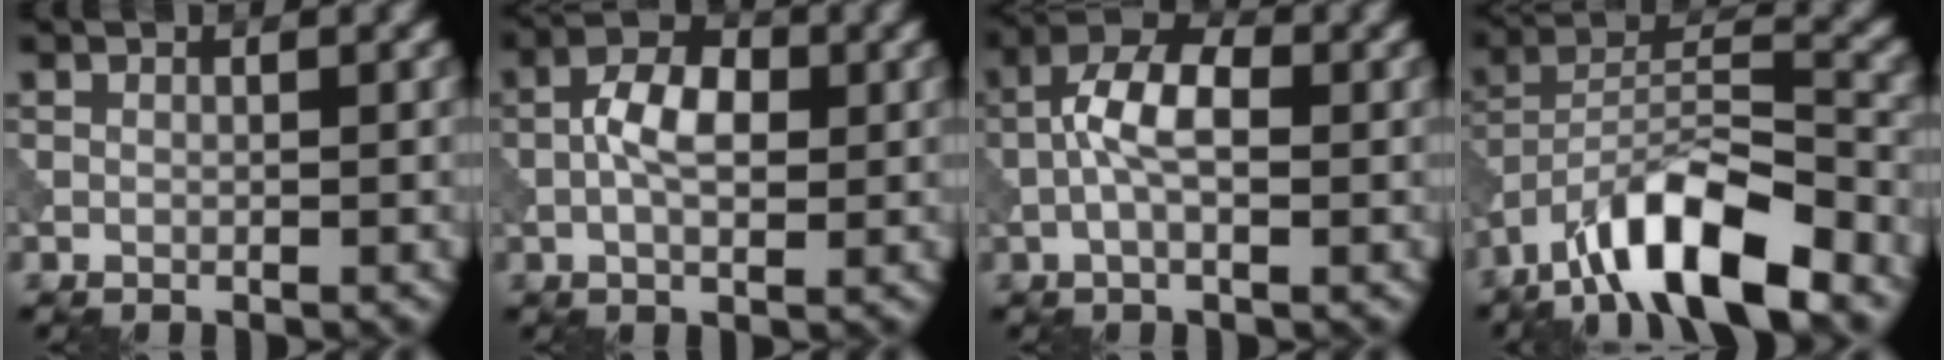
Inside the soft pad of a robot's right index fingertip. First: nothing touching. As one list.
[{"total": 4.3, "force": [-0.3, 2.3, 3.6], "torque": [-0.073, 0.006, -0.012]}, {"total": 4.9, "force": [-0.6, 2.3, 4.4], "torque": [-0.091, 0.009, -0.023]}, {"total": 11.0, "force": [-7.5, 3.3, 7.3], "torque": [-0.123, 0.012, -0.146]}]